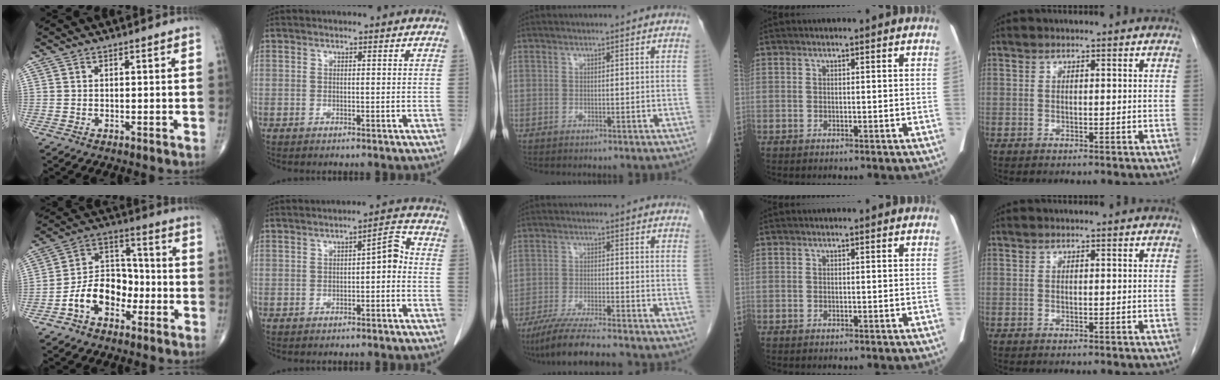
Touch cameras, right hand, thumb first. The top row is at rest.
{"thumb": {"total": 11.6, "force": [-4.4, 8.0, 7.2], "torque": [-0.100, 0.049, -0.086]}, "index": {"total": 4.0, "force": [-0.7, 1.4, 3.7], "torque": [-0.051, 0.019, -0.012]}, "middle": {"total": 11.0, "force": [-9.5, 0.1, 5.6], "torque": [-0.088, -0.032, -0.154]}}